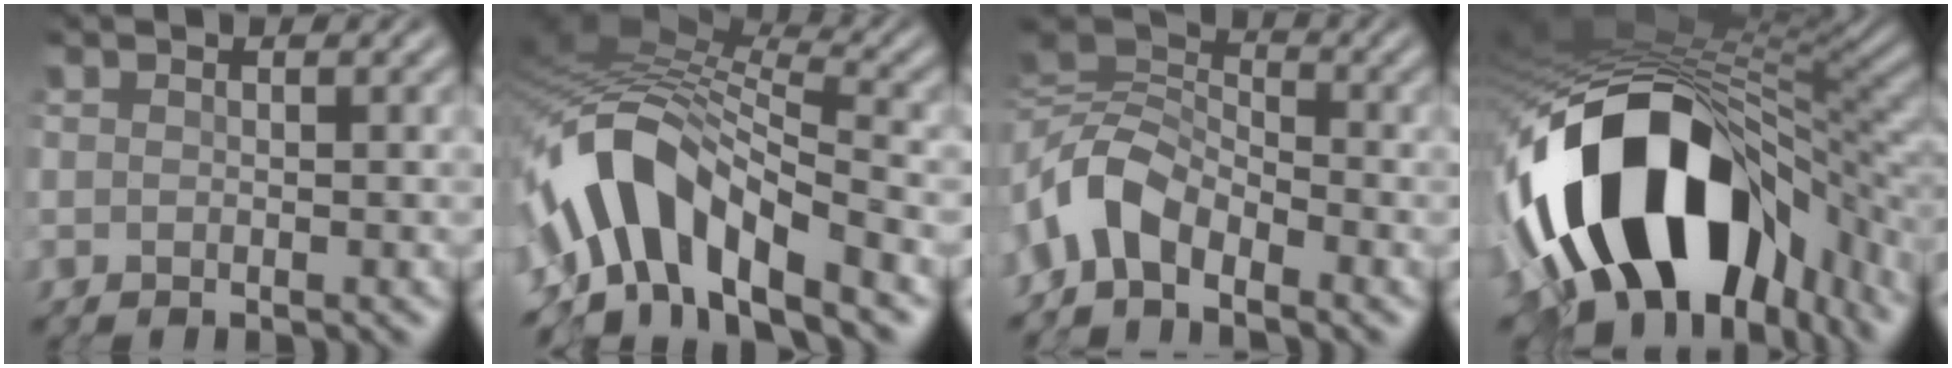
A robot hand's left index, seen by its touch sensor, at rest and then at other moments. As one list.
[{"total": 9.7, "force": [-4.1, 4.3, 7.6], "torque": [-0.128, 0.018, -0.083]}, {"total": 4.8, "force": [-2.2, 2.8, 3.2], "torque": [-0.066, 0.010, -0.057]}, {"total": 16.5, "force": [-5.1, 9.7, 12.3], "torque": [-0.225, -0.010, -0.075]}]